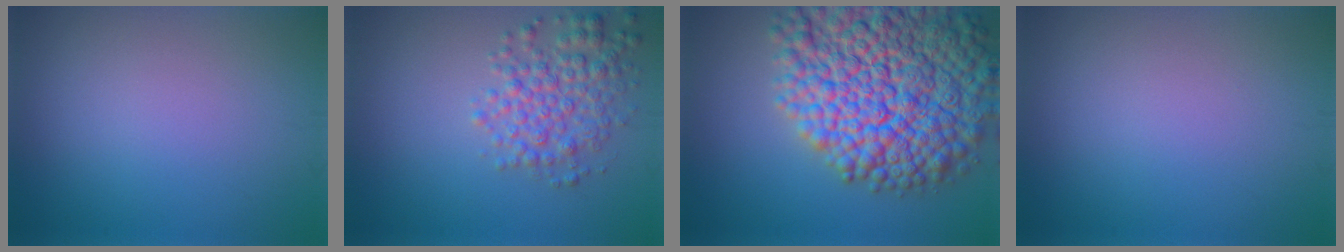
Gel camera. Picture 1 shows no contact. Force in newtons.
{"total": 4.1, "press": 4.1, "slide": 0.1}
{"total": 16.1, "press": 16.0, "slide": 0.8}
{"total": 0.0}